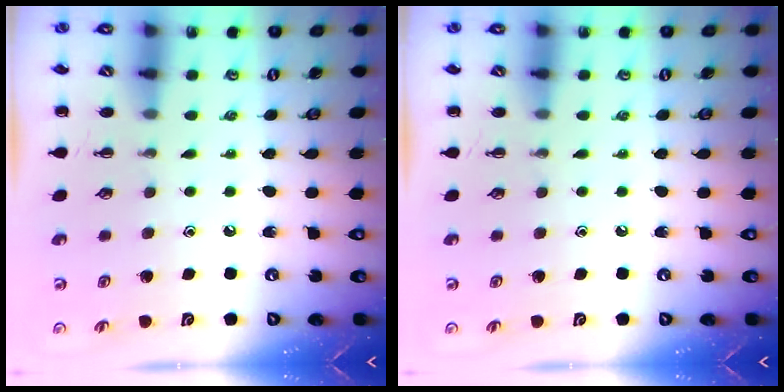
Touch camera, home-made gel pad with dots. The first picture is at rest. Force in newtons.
{"total": 0.0}